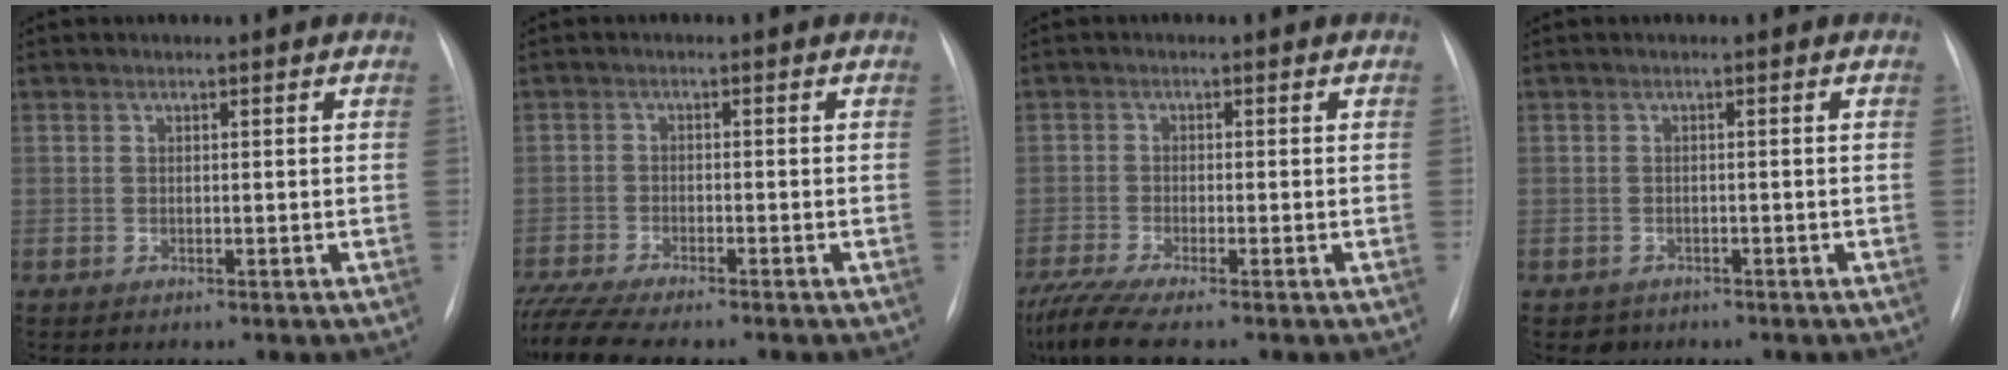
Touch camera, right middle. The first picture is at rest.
{"total": 9.0, "force": [-7.8, 0.7, 4.3], "torque": [-0.073, -0.013, -0.126]}
{"total": 5.8, "force": [-4.6, -0.4, 3.6], "torque": [-0.071, -0.019, -0.083]}
{"total": 1.7, "force": [-1.2, 1.3, -0.1], "torque": [-0.002, 0.004, -0.016]}